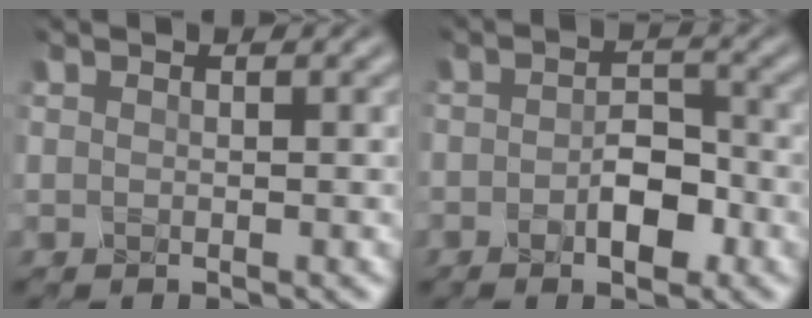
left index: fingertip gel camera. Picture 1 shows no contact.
{"total": 4.1, "force": [-1.9, 2.1, 2.9], "torque": [-0.051, -0.004, -0.033]}